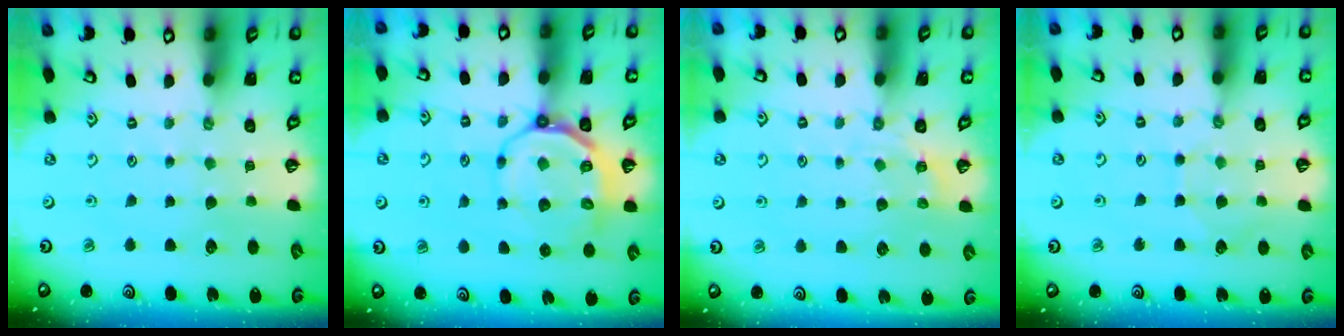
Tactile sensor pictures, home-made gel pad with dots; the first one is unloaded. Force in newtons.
{"total": 9.1, "press": 8.6, "slide": 3.0}
{"total": 2.3, "press": 1.5, "slide": 1.7}
{"total": 6.1, "press": 6.1, "slide": 0.6}